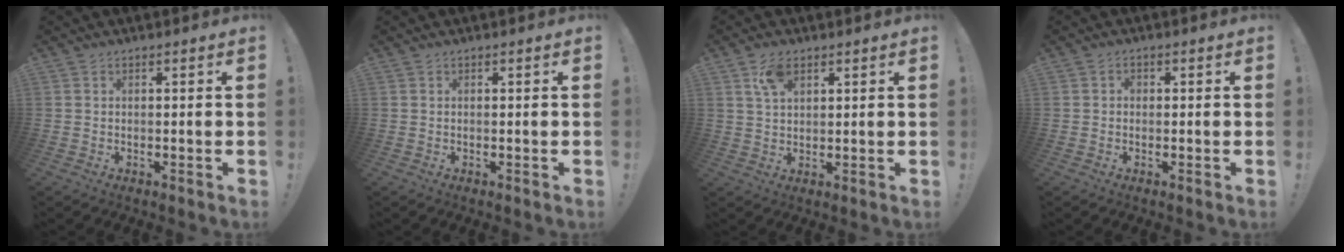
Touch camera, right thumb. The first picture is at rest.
{"total": 0.0}
{"total": 6.0, "force": [3.2, 3.2, 4.1], "torque": [-0.075, -0.004, 0.059]}
{"total": 1.0, "force": [-0.3, 0.9, 0.4], "torque": [-0.015, 0.007, -0.006]}